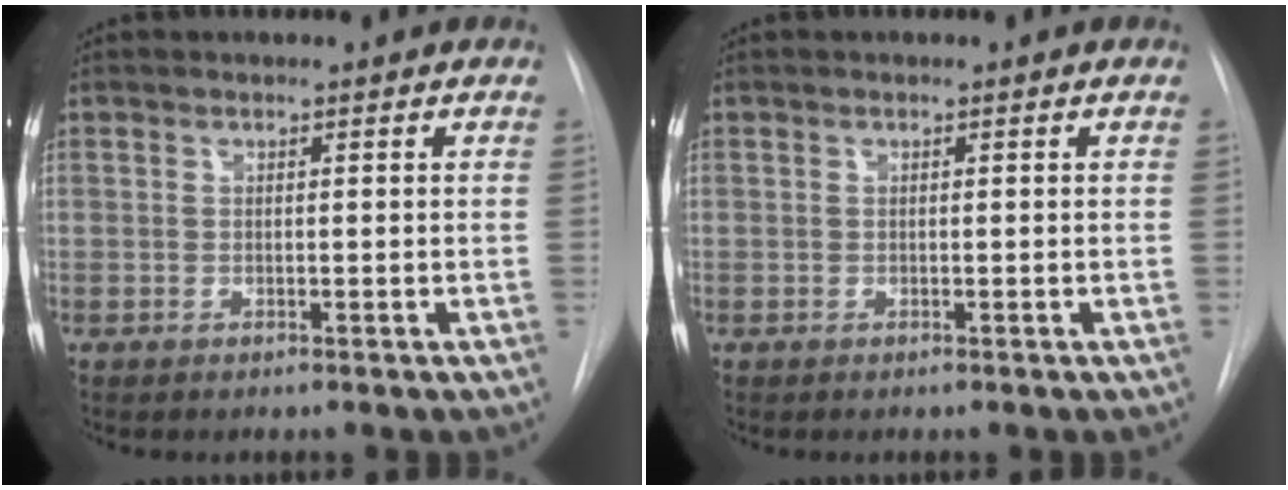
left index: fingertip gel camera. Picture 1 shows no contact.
{"total": 0.0}